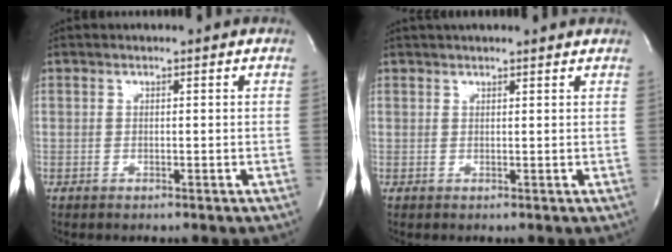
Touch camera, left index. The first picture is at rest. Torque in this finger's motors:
{"motor_torque": [1.10, -1.04, 0.33, 0.09]}